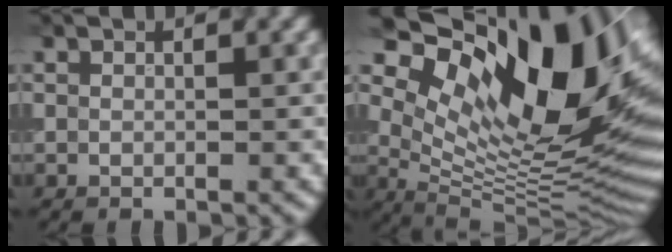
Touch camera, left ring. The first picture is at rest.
{"total": 17.8, "force": [7.2, 7.9, 14.2], "torque": [-0.225, 0.004, 0.135]}